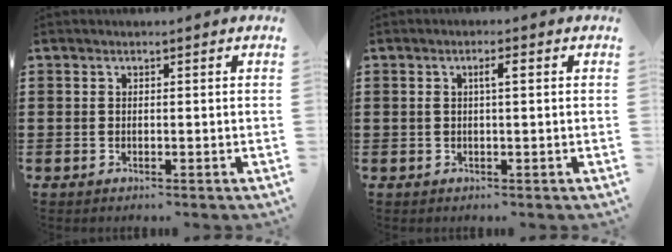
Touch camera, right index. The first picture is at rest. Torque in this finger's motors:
{"motor_torque": [0.13, -0.12, 0.16, 0.05]}